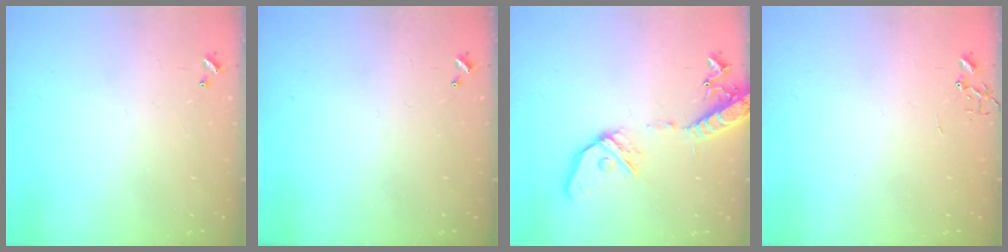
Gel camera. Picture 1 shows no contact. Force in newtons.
{"total": 0.0}
{"total": 16.0, "press": 15.7, "slide": 3.1}
{"total": 0.0}